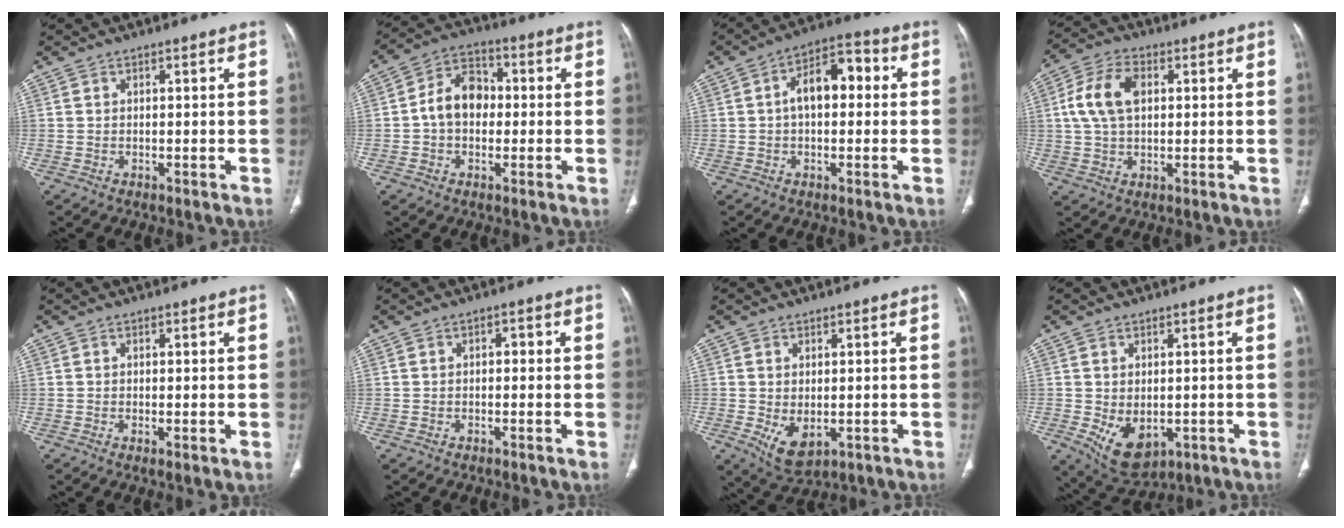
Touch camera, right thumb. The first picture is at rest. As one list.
[{"total": 9.0, "force": [-0.2, 6.7, 6.0], "torque": [-0.084, 0.026, -0.016]}, {"total": 9.5, "force": [1.0, 5.4, 7.8], "torque": [-0.109, 0.035, 0.007]}, {"total": 9.8, "force": [1.9, 6.0, 7.4], "torque": [-0.149, 0.015, 0.034]}, {"total": 1.3, "force": [-0.2, 0.3, 1.3], "torque": [-0.030, -0.008, -0.004]}, {"total": 1.3, "force": [0.0, 0.8, 1.0], "torque": [-0.004, 0.005, -0.006]}, {"total": 5.6, "force": [-1.0, 3.3, 4.5], "torque": [-0.075, -0.011, 0.000]}, {"total": 7.9, "force": [-1.6, 5.1, 5.8], "torque": [-0.084, -0.011, -0.003]}]